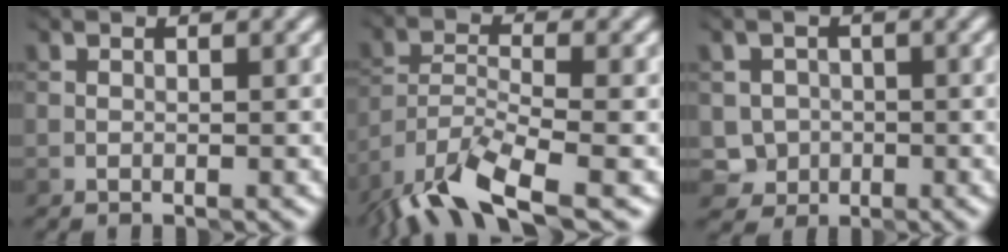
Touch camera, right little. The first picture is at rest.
{"total": 8.9, "force": [-6.6, 2.2, 5.6], "torque": [-0.103, -0.008, -0.134]}
{"total": 2.8, "force": [-0.7, 2.6, 0.6], "torque": [-0.002, -0.001, -0.012]}